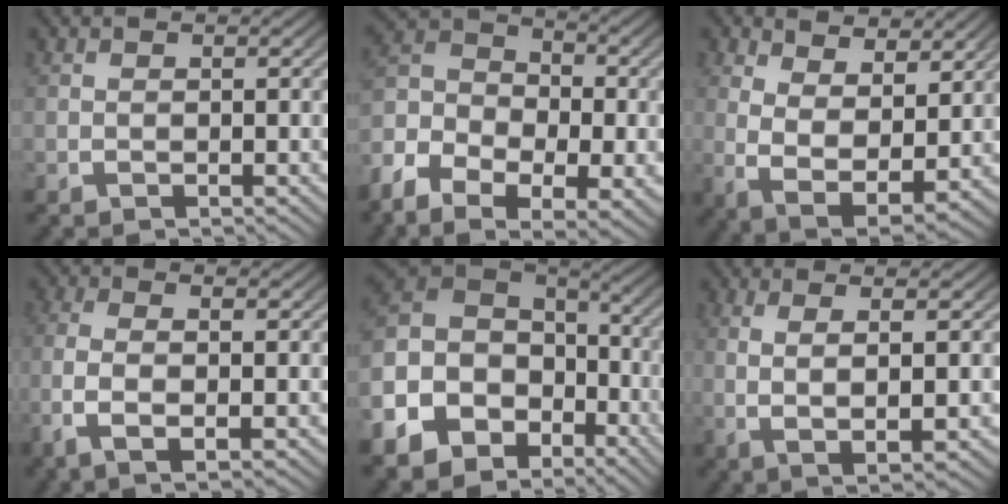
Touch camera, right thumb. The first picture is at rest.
{"total": 9.0, "force": [-0.8, 6.6, 6.2], "torque": [-0.122, -0.023, -0.018]}
{"total": 6.9, "force": [0.0, 4.6, 5.1], "torque": [-0.118, -0.047, 0.023]}
{"total": 4.6, "force": [-0.6, 2.0, 4.1], "torque": [-0.099, -0.010, -0.003]}
{"total": 12.7, "force": [-1.6, 10.4, 7.2], "torque": [-0.170, -0.039, -0.008]}
{"total": 6.1, "force": [0.5, 2.4, 5.6], "torque": [-0.113, -0.008, 0.020]}